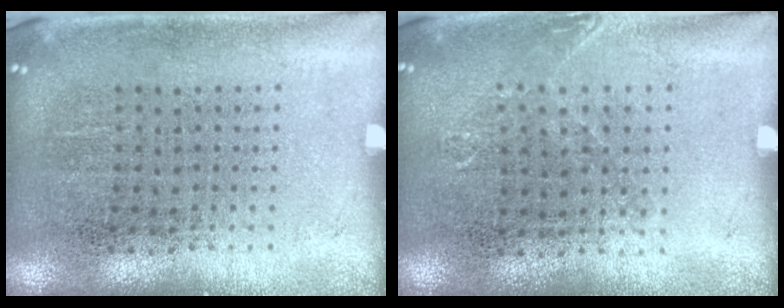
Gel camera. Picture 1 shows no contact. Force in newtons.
{"total": 0.8, "press": 0.8, "slide": 0.1}